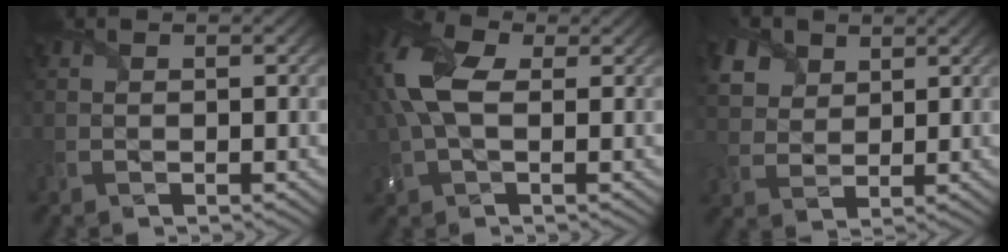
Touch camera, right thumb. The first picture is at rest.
{"total": 10.4, "force": [1.9, 6.0, 8.3], "torque": [-0.224, 0.019, 0.024]}
{"total": 6.1, "force": [3.5, 4.2, 2.7], "torque": [-0.112, 0.011, 0.065]}